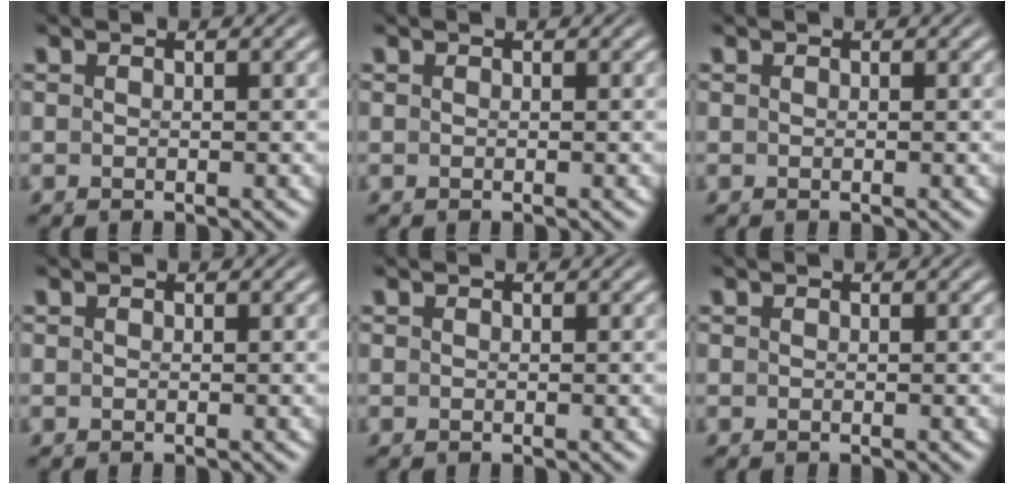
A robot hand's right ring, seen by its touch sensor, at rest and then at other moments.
{"total": 0.0}
{"total": 0.0}
{"total": 0.0}
{"total": 0.0}
{"total": 0.0}